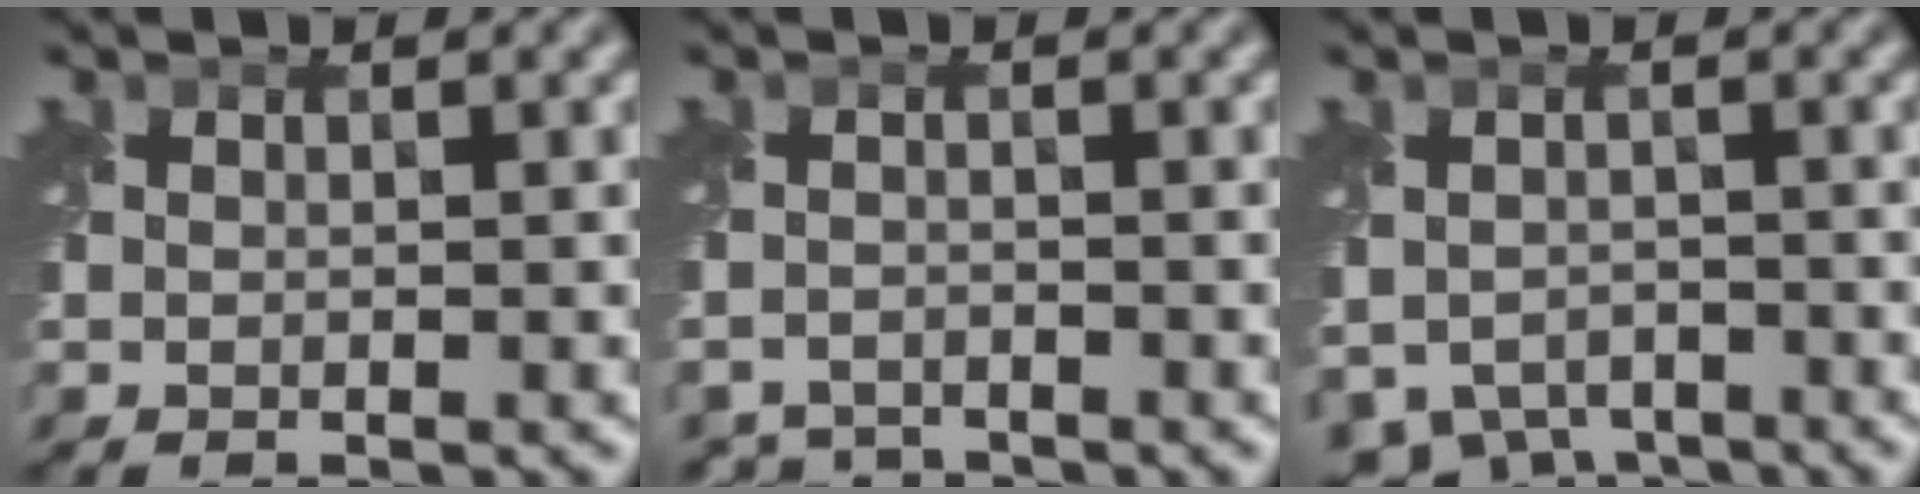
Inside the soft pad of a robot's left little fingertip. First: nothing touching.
{"total": 2.9, "force": [-2.8, 0.6, -0.2], "torque": [-0.003, -0.005, -0.050]}
{"total": 4.7, "force": [-3.7, 2.8, 1.0], "torque": [-0.010, -0.012, -0.053]}